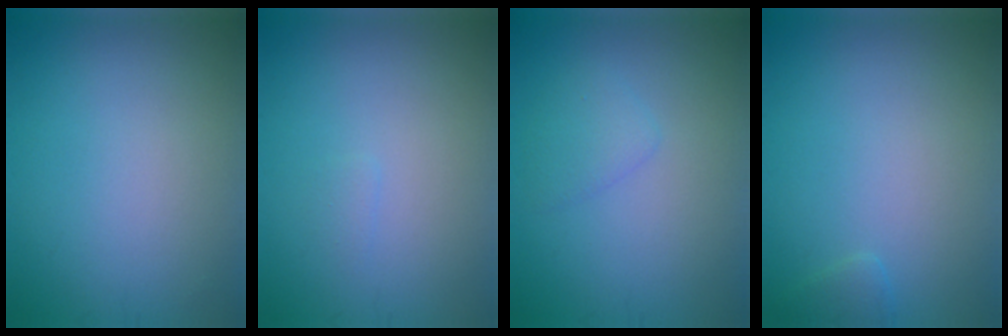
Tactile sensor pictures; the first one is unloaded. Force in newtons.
{"total": 0.5, "press": 0.5, "slide": 0.1}
{"total": 1.6, "press": 1.6, "slide": 0.1}
{"total": 0.9, "press": 0.9, "slide": 0.1}